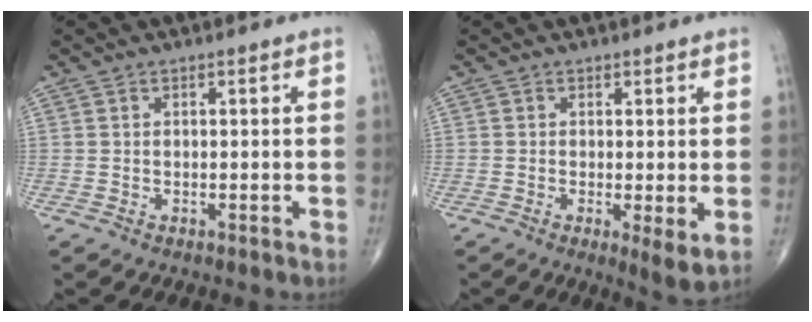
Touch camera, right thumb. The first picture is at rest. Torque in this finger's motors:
{"motor_torque": [-0.21, 0.28, -0.11, -0.06, 0.02]}